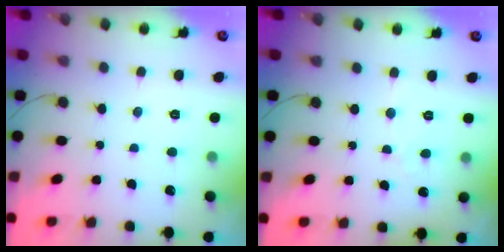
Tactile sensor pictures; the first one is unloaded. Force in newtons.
{"total": 2.8, "press": 2.8, "slide": 0.2}